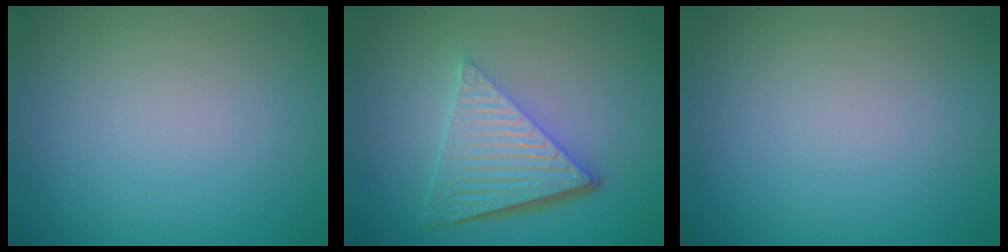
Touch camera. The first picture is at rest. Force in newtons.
{"total": 6.5, "press": 4.3, "slide": 4.9}
{"total": 0.0}